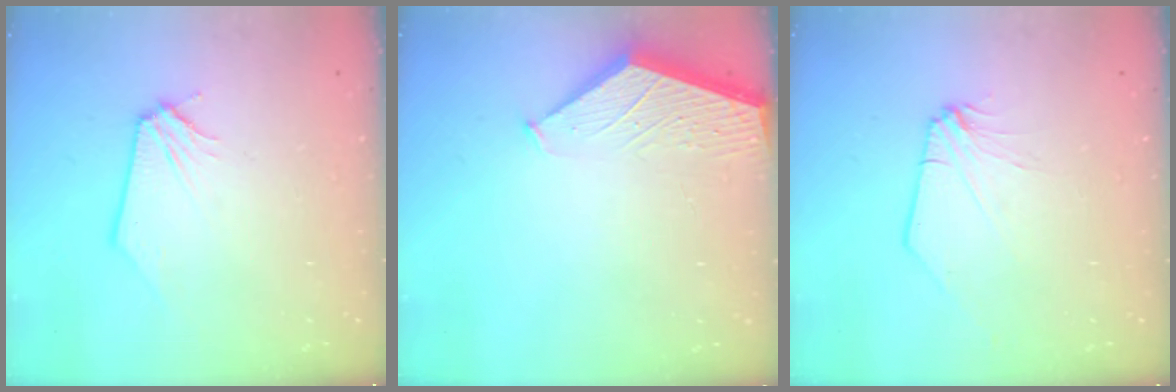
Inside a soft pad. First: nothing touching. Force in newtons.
{"total": 1.9, "press": 1.9, "slide": 0.2}
{"total": 1.7, "press": 1.7, "slide": 0.3}